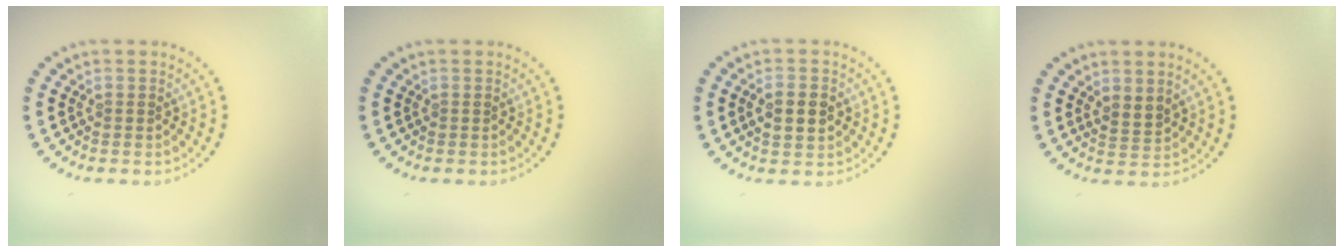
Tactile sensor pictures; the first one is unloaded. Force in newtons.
{"total": 0.0}
{"total": 2.9, "press": 2.9, "slide": 0.1}
{"total": 1.7, "press": 1.4, "slide": 0.9}